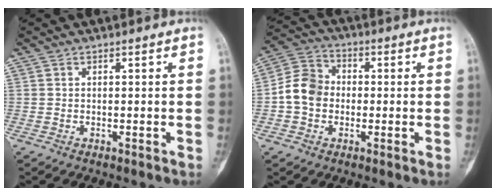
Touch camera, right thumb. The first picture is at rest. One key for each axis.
{"total": 8.2, "fx": -0.9, "fy": 6.8, "fz": 4.4, "tx": -0.066, "ty": 0.025, "tz": -0.030}